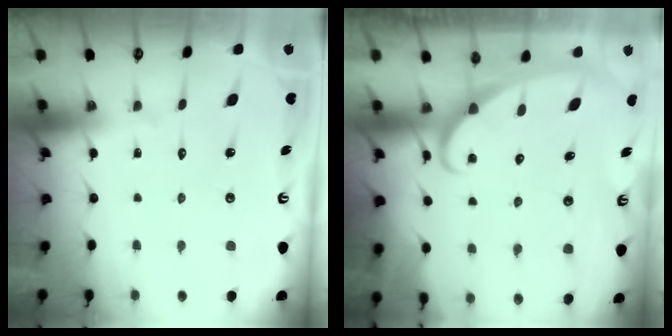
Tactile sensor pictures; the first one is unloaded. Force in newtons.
{"total": 2.4, "press": 2.4, "slide": 0.4}